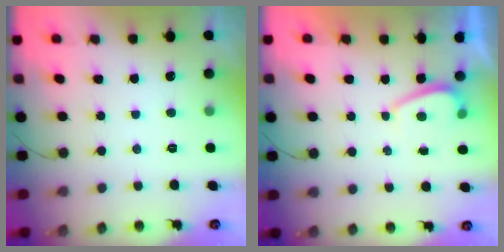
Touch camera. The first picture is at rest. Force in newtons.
{"total": 0.6, "press": 0.3, "slide": 0.5}